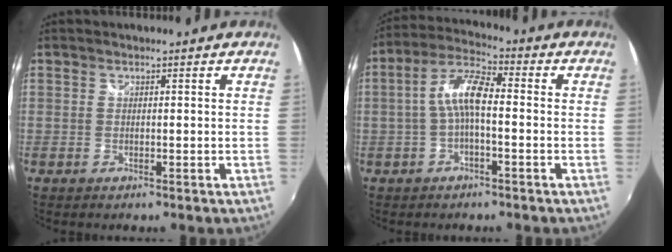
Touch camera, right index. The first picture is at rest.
{"total": 7.3, "force": [-1.0, 2.2, 6.9], "torque": [-0.150, 0.019, -0.022]}